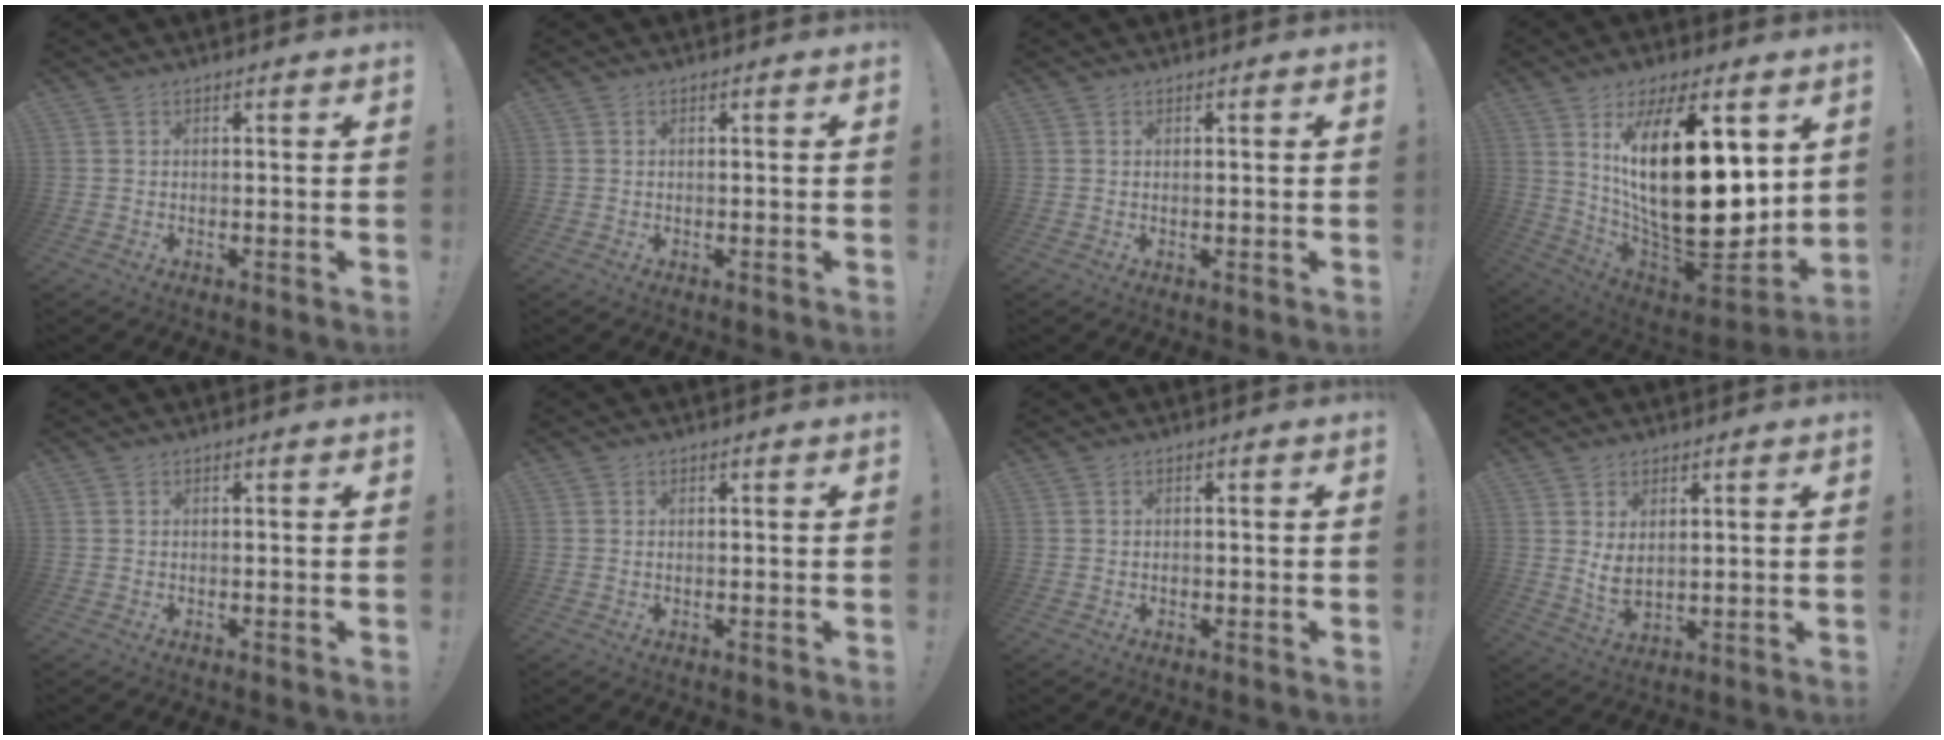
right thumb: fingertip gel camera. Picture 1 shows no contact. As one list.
[{"total": 0.0}, {"total": 0.5, "force": [0.3, 0.1, 0.4], "torque": [-0.003, 0.000, 0.003]}, {"total": 30.4, "force": [6.3, 12.6, 27.0], "torque": [-0.496, -0.057, 0.109]}, {"total": 0.0}, {"total": 0.0}, {"total": 0.8, "force": [-0.5, 0.5, 0.3], "torque": [-0.008, 0.002, -0.008]}, {"total": 5.2, "force": [2.1, 2.7, 3.9], "torque": [-0.069, -0.023, 0.035]}]